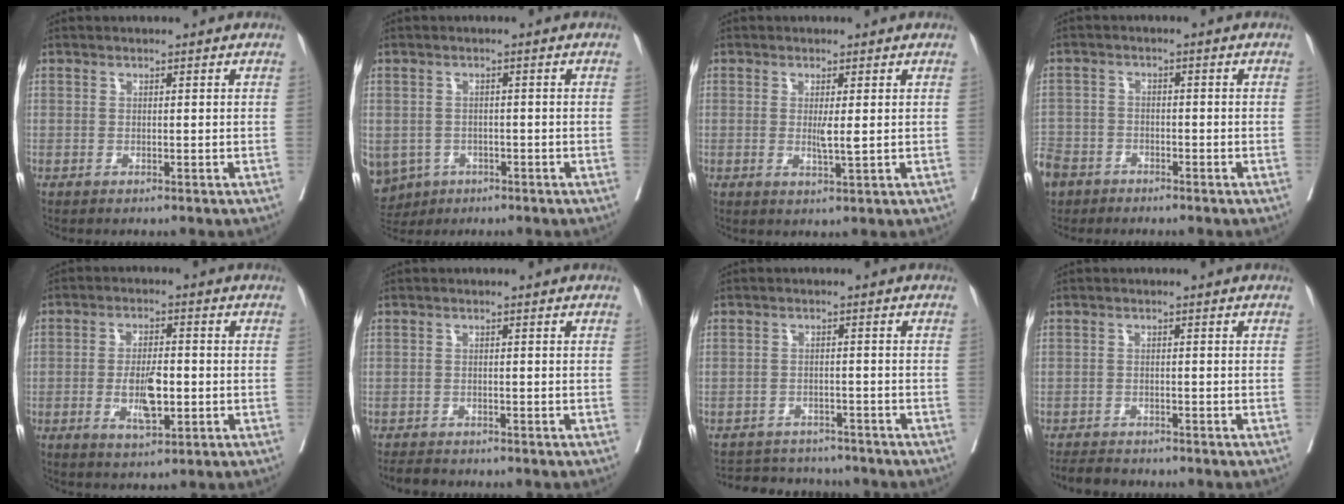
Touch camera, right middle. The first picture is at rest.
{"total": 8.1, "force": [-3.9, 7.0, 1.6], "torque": [-0.070, -0.006, -0.050]}
{"total": 2.3, "force": [0.2, 0.0, 2.3], "torque": [-0.046, -0.007, 0.005]}
{"total": 8.0, "force": [-5.7, 5.4, 1.6], "torque": [-0.079, -0.005, -0.112]}
{"total": 6.5, "force": [-1.4, 2.1, 5.9], "torque": [-0.111, -0.006, -0.019]}
{"total": 2.8, "force": [-2.5, 1.0, 0.7], "torque": [-0.013, -0.006, -0.038]}
{"total": 8.1, "force": [-7.7, 2.4, 1.0], "torque": [-0.016, 0.011, -0.102]}
{"total": 4.0, "force": [-3.8, 1.1, 0.9], "torque": [-0.015, -0.009, -0.060]}